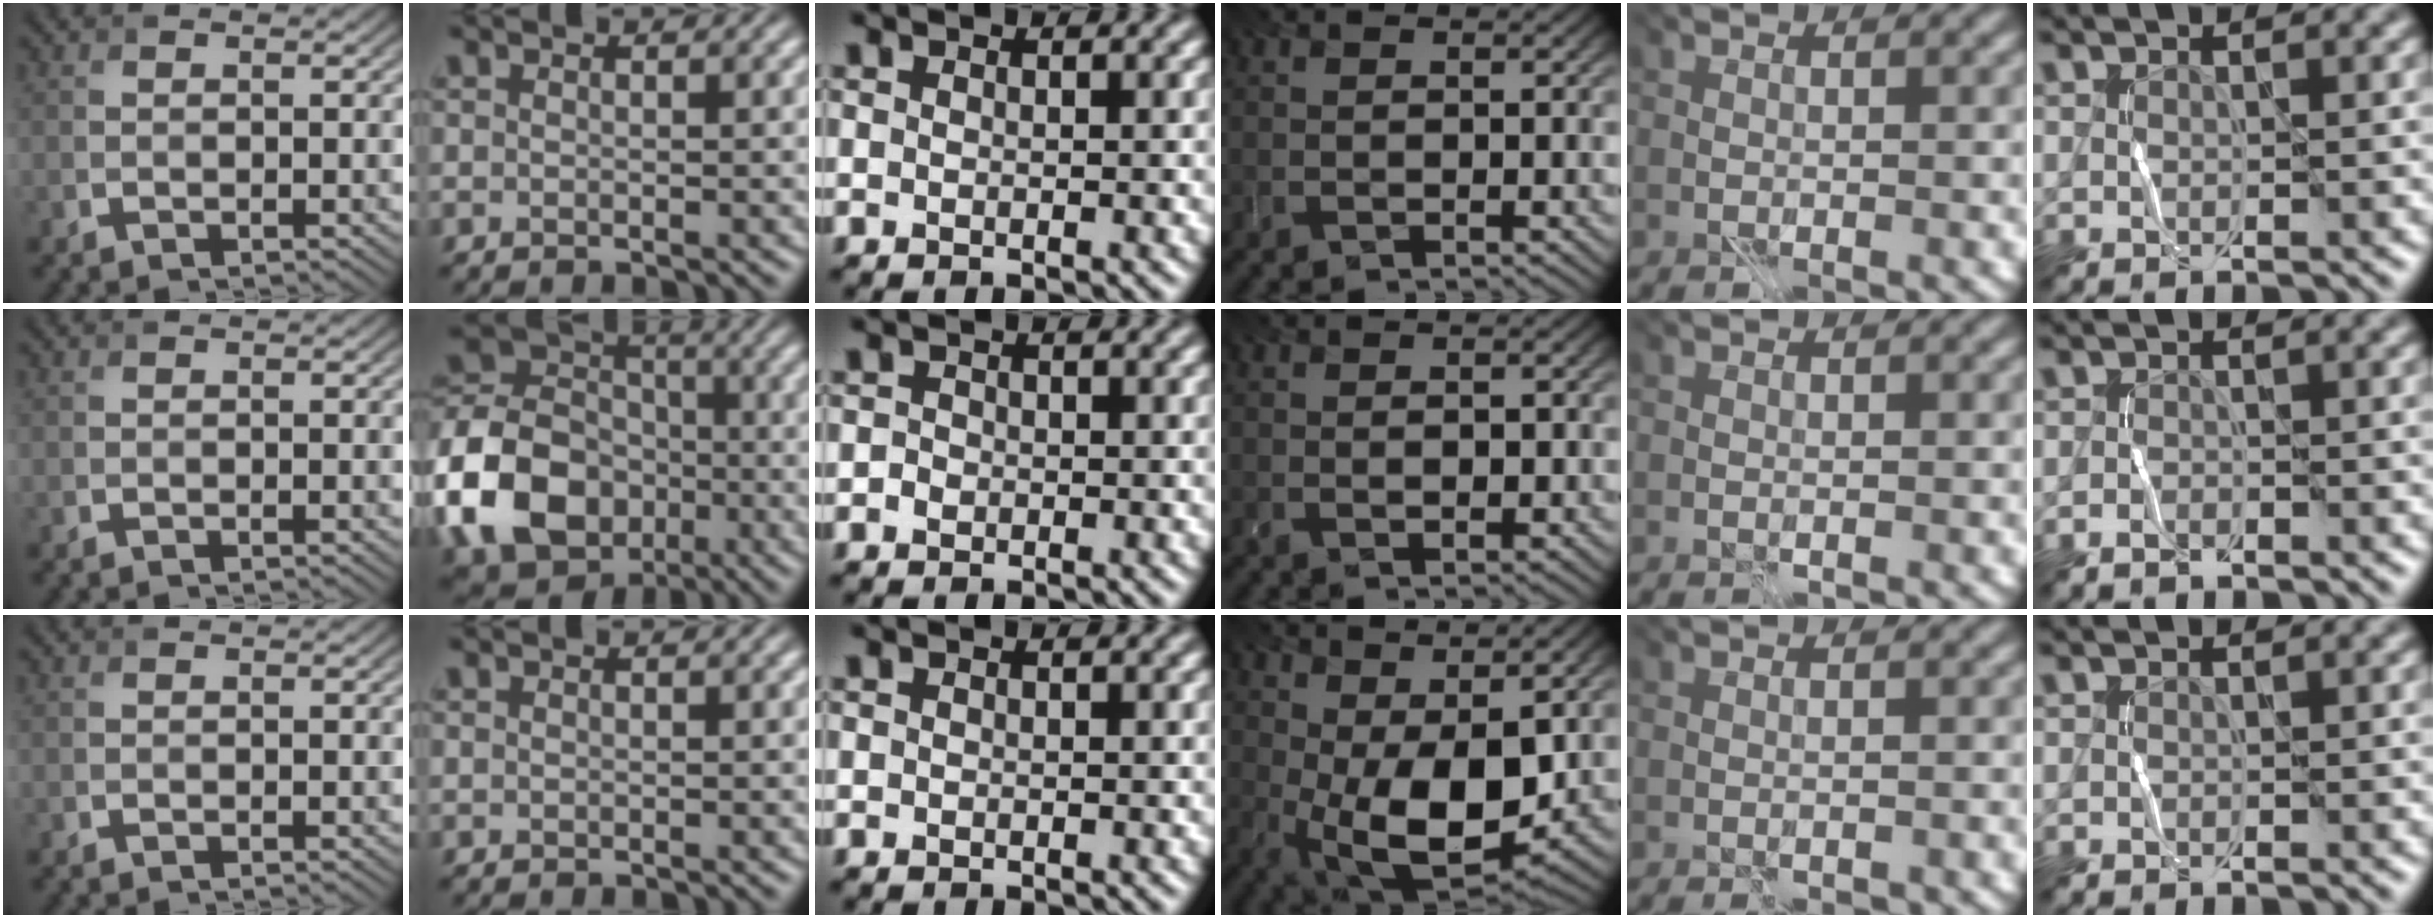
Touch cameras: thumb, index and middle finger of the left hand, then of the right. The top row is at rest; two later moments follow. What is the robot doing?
{"motion": "wrap", "object": "cellophane"}